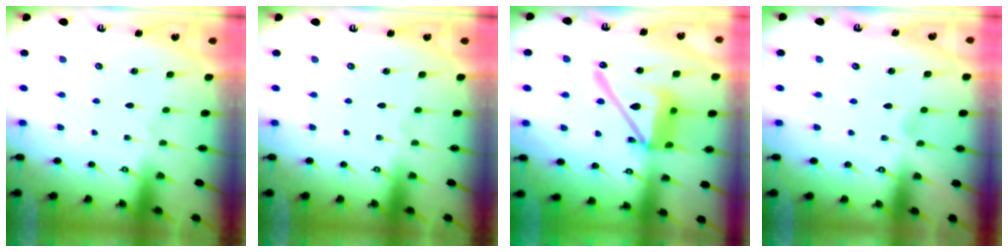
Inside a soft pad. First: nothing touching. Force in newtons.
{"total": 0.0}
{"total": 17.1, "press": 17.0, "slide": 1.9}
{"total": 3.6, "press": 3.6, "slide": 0.4}